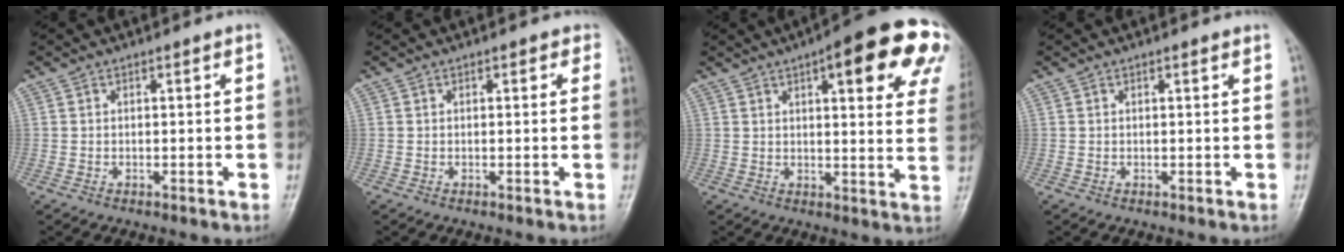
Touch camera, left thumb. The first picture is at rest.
{"total": 1.5, "force": [0.6, 0.9, 0.9], "torque": [0.004, 0.002, 0.003]}
{"total": 20.4, "force": [9.4, 6.0, 17.0], "torque": [-0.190, -0.014, 0.106]}
{"total": 0.5, "force": [0.4, 0.1, 0.4], "torque": [-0.007, 0.000, 0.004]}